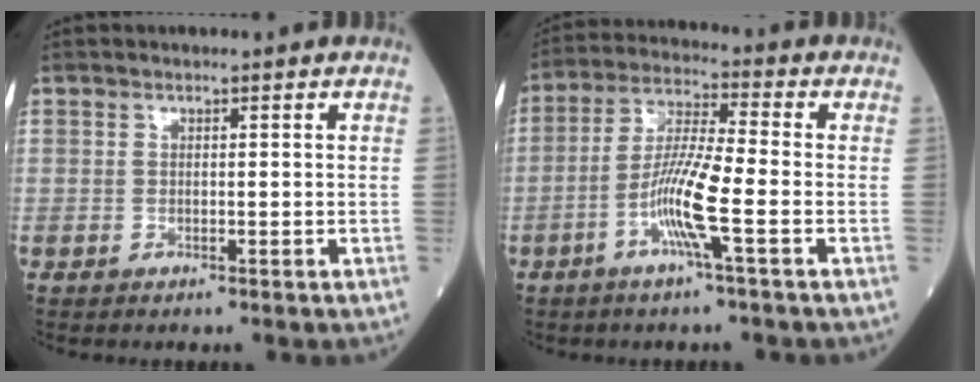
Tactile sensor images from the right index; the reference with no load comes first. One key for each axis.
{"total": 9.2, "fx": -3.2, "fy": -0.2, "fz": 8.6, "tx": -0.172, "ty": -0.003, "tz": -0.069}